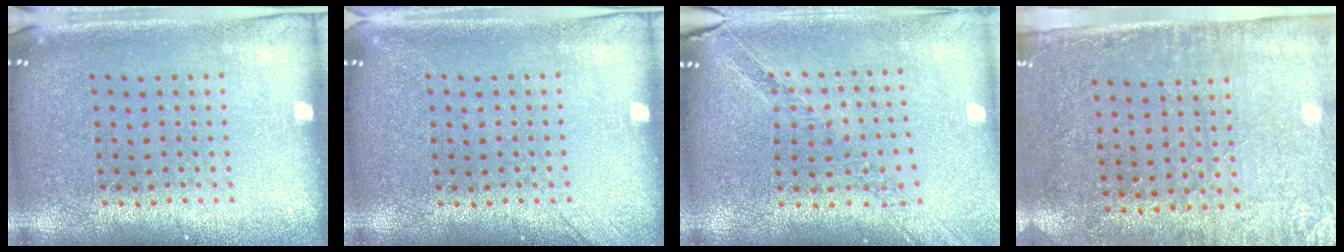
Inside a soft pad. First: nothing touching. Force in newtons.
{"total": 1.2, "press": 1.2, "slide": 0.2}
{"total": 1.1, "press": 1.1, "slide": 0.1}
{"total": 2.9, "press": 2.4, "slide": 1.6}